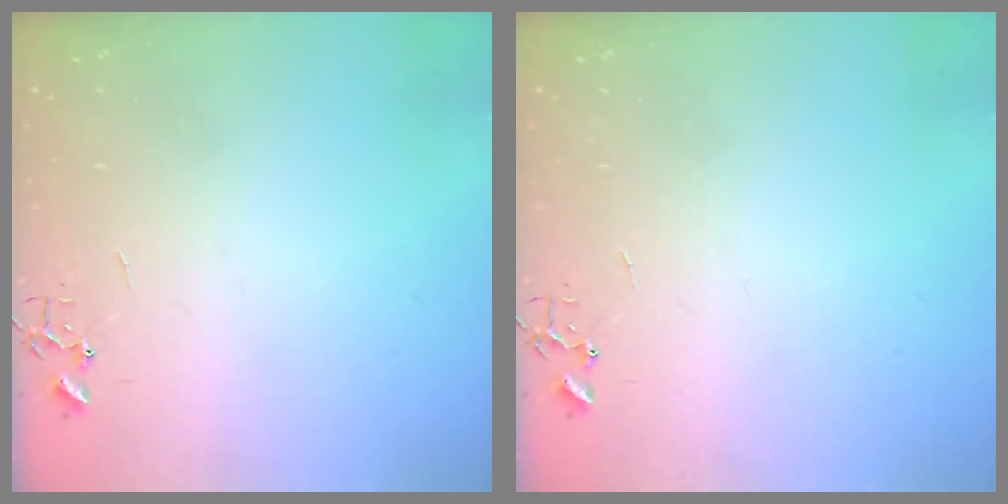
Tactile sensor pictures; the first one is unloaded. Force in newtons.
{"total": 0.0}